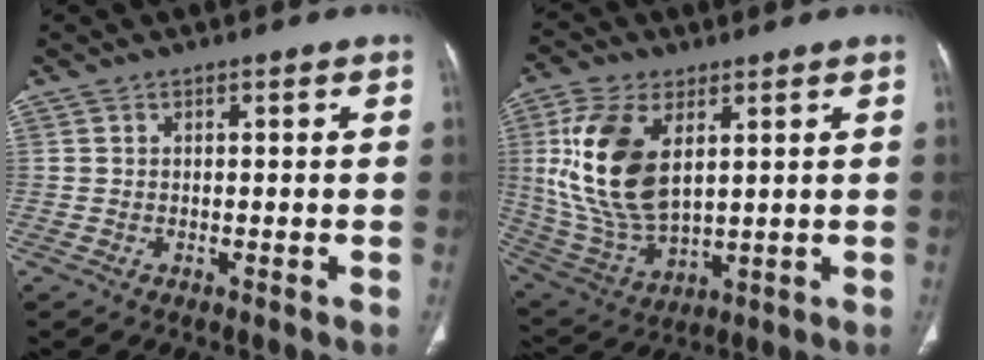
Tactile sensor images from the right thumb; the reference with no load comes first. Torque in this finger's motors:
{"motor_torque": [1.97, 2.07, 1.15, -1.62, 0.41]}